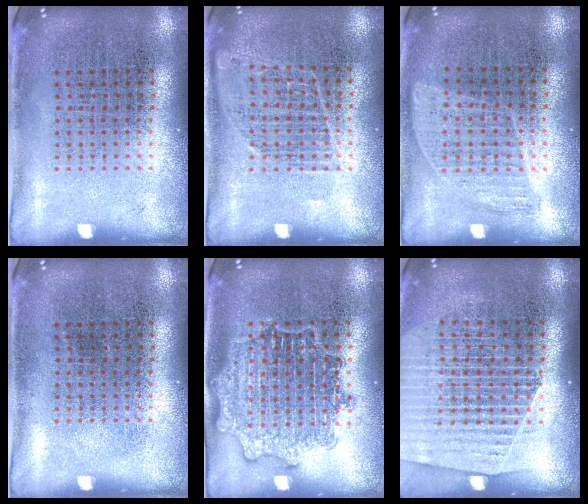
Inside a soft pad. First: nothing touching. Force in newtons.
{"total": 0.9, "press": 0.8, "slide": 0.2}
{"total": 0.9, "press": 0.8, "slide": 0.4}
{"total": 0.0}
{"total": 1.8, "press": 1.7, "slide": 0.2}
{"total": 1.7, "press": 1.6, "slide": 0.5}